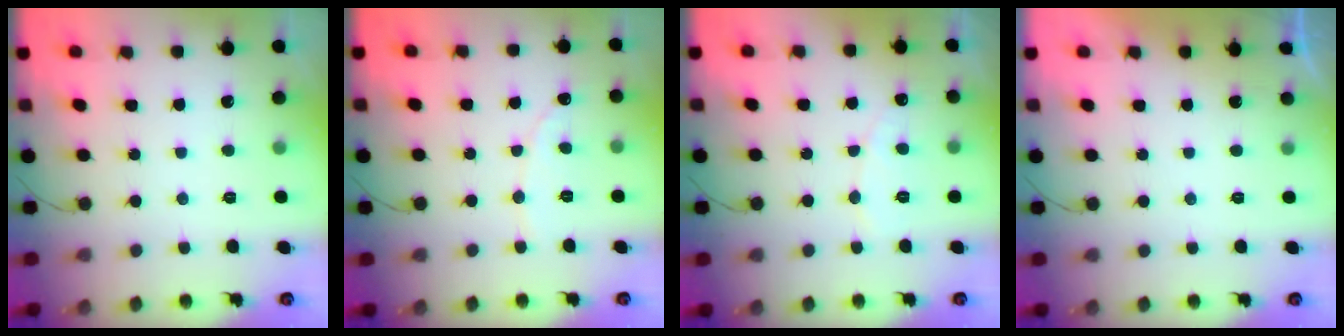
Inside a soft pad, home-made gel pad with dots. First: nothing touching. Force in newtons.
{"total": 2.1, "press": 2.1, "slide": 0.1}
{"total": 5.2, "press": 5.2, "slide": 0.2}
{"total": 0.8, "press": 0.8, "slide": 0.1}